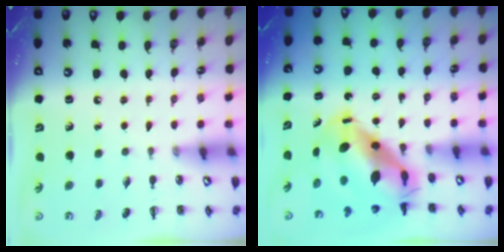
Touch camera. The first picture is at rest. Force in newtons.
{"total": 11.0, "press": 10.7, "slide": 2.7}